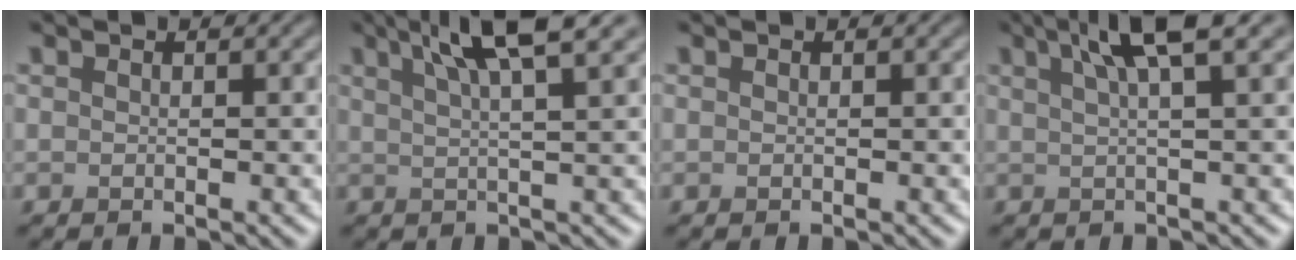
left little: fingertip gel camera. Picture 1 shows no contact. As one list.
[{"total": 6.2, "force": [3.7, 1.2, 4.8], "torque": [-0.059, 0.019, 0.055]}, {"total": 0.0}, {"total": 5.1, "force": [2.9, 0.9, 4.1], "torque": [-0.055, 0.018, 0.043]}]